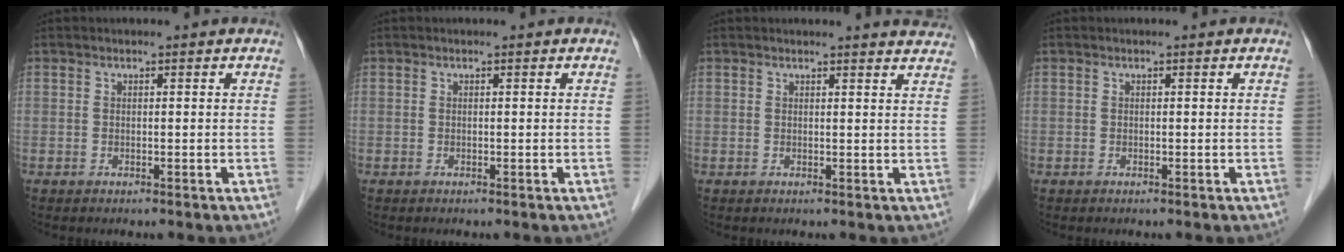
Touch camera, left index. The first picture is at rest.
{"total": 0.0}
{"total": 4.8, "force": [4.7, 0.1, 0.9], "torque": [-0.011, -0.011, 0.031]}
{"total": 0.0}